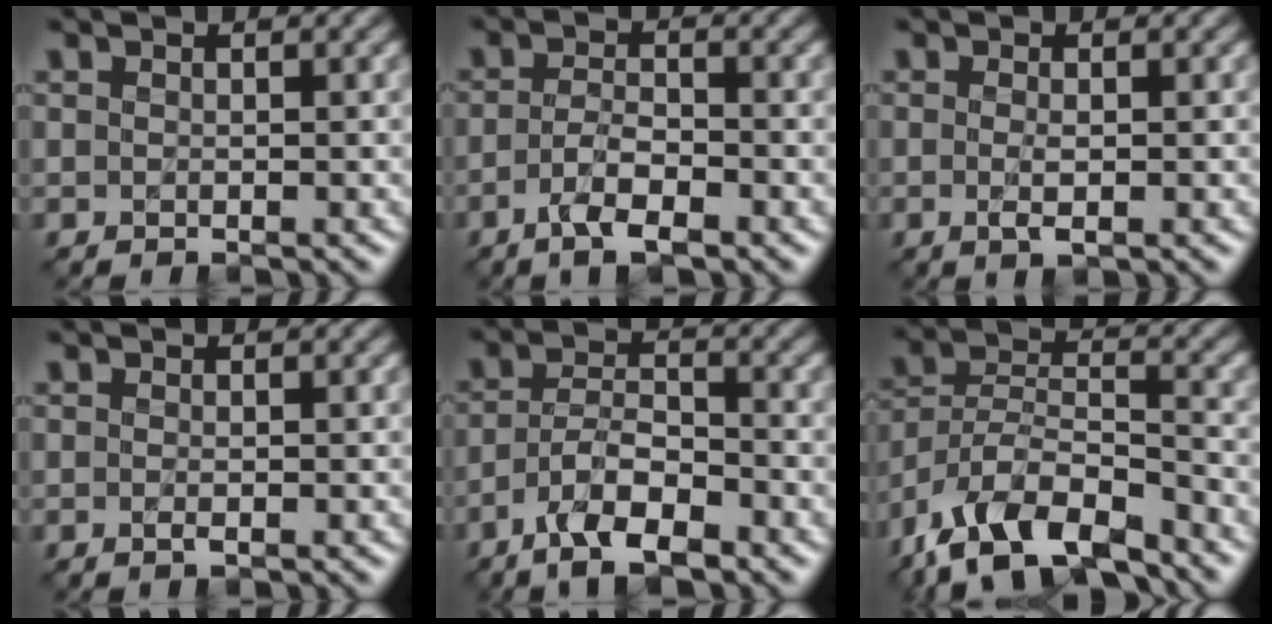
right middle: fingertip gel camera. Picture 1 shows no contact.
{"total": 3.5, "force": [-2.0, 1.1, 2.7], "torque": [-0.056, 0.002, -0.042]}
{"total": 1.5, "force": [-0.3, 0.4, 1.4], "torque": [-0.029, -0.006, -0.006]}
{"total": 0.7, "force": [-0.2, 0.2, 0.6], "torque": [-0.013, -0.003, -0.005]}
{"total": 6.6, "force": [-4.2, 2.3, 4.5], "torque": [-0.080, 0.006, -0.079]}
{"total": 11.2, "force": [-8.5, 4.3, 5.8], "torque": [-0.108, 0.007, -0.158]}